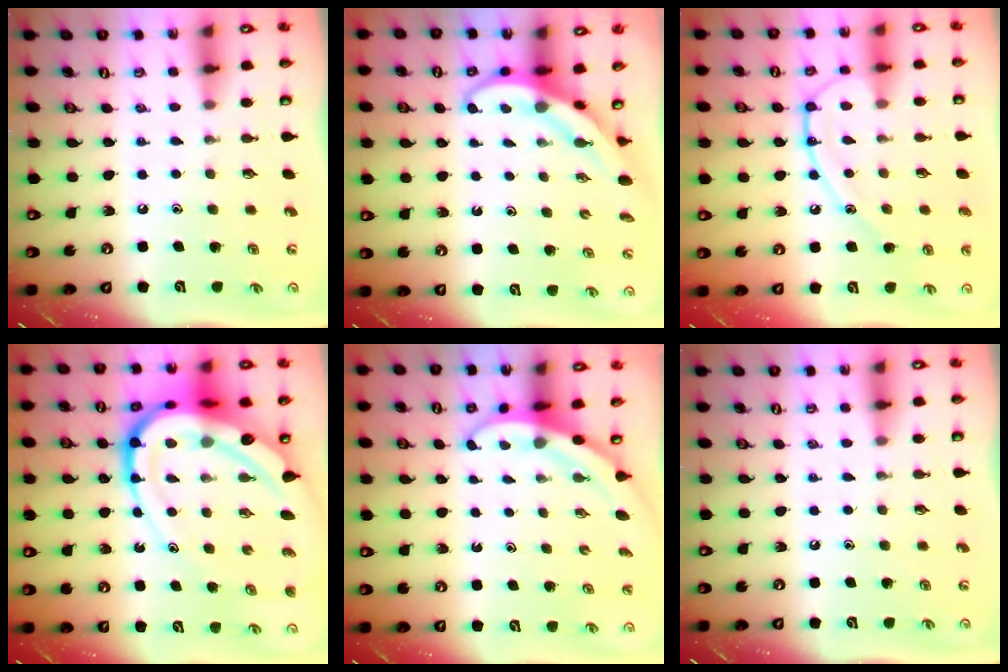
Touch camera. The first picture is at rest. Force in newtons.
{"total": 4.0, "press": 4.0, "slide": 0.4}
{"total": 10.8, "press": 10.8, "slide": 0.4}
{"total": 22.8, "press": 22.6, "slide": 2.4}
{"total": 3.0, "press": 3.0, "slide": 0.1}
{"total": 0.0}